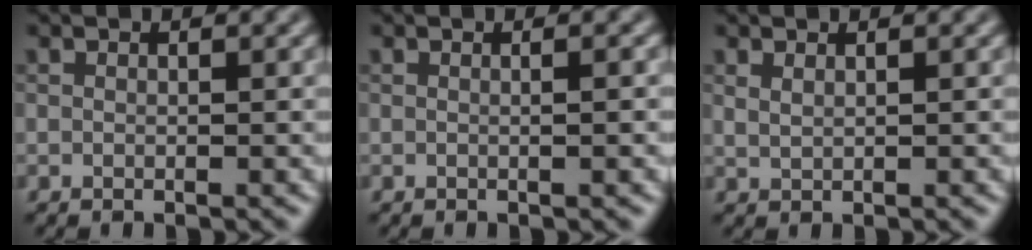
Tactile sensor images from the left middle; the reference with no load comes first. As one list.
[{"total": 1.8, "force": [0.1, 0.9, 1.6], "torque": [-0.020, -0.007, -0.016]}, {"total": 1.2, "force": [0.9, 0.5, 0.6], "torque": [-0.022, -0.011, 0.013]}]